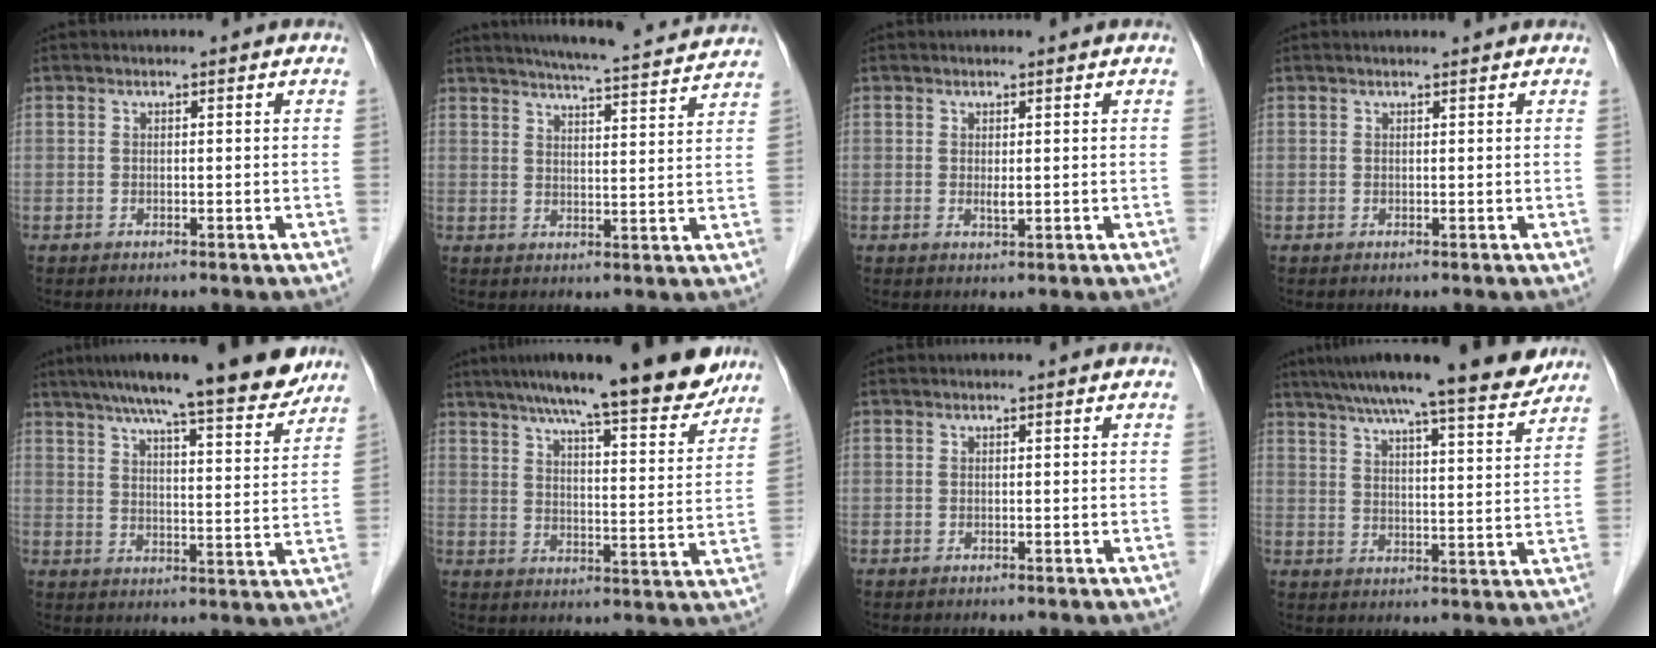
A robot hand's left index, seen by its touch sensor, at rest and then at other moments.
{"total": 15.7, "force": [14.6, 0.4, 5.7], "torque": [-0.092, -0.004, 0.186]}
{"total": 1.0, "force": [0.1, 0.2, 1.0], "torque": [-0.023, -0.005, 0.005]}
{"total": 2.0, "force": [1.9, 0.0, 0.7], "torque": [-0.008, 0.012, 0.024]}
{"total": 17.0, "force": [14.4, 1.8, 8.9], "torque": [-0.130, 0.003, 0.198]}
{"total": 18.5, "force": [15.6, 2.3, 9.8], "torque": [-0.141, 0.002, 0.213]}
{"total": 0.0}
{"total": 15.9, "force": [13.8, 0.8, 7.9], "torque": [-0.114, 0.001, 0.191]}